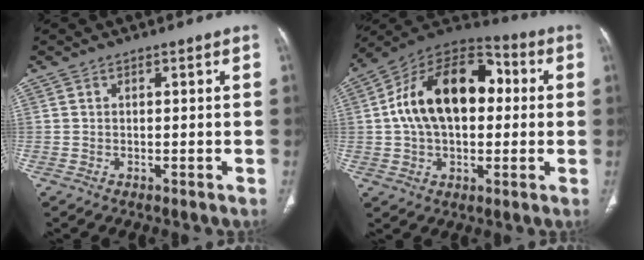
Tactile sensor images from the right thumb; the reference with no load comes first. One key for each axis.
{"total": 20.5, "fx": 2.3, "fy": 12.7, "fz": 16.0, "tx": -0.250, "ty": 0.035, "tz": 0.033}